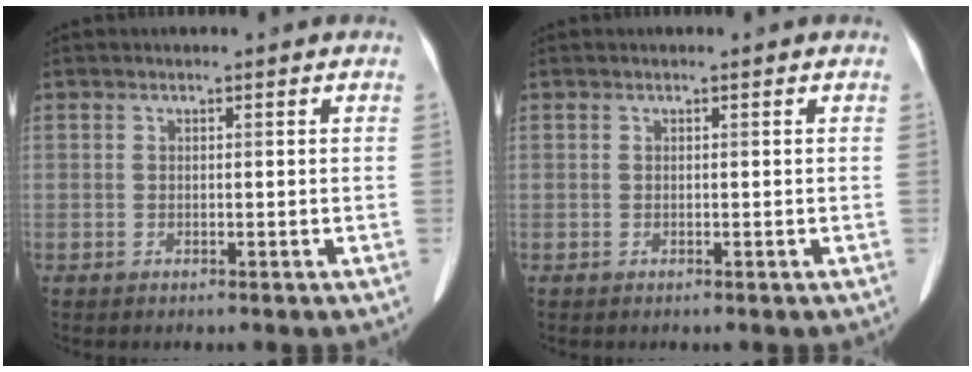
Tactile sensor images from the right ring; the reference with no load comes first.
{"total": 0.0}